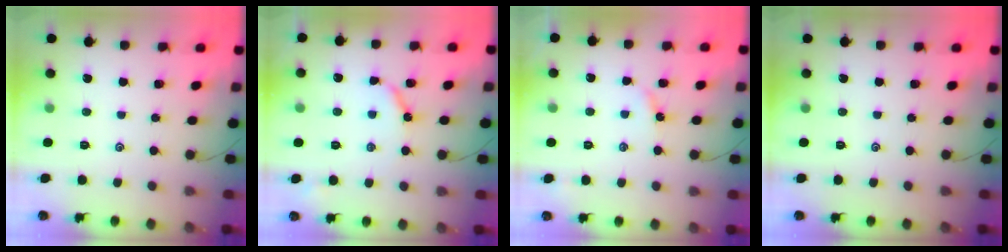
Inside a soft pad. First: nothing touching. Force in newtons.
{"total": 6.2, "press": 6.2, "slide": 0.4}
{"total": 3.6, "press": 3.6, "slide": 0.5}
{"total": 0.0}